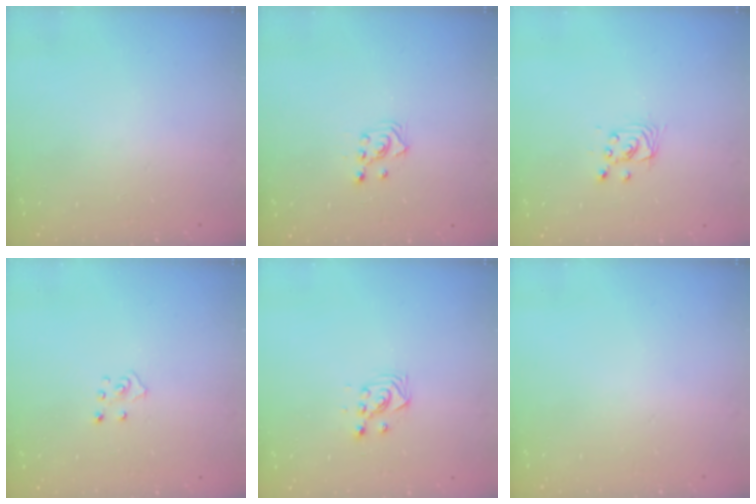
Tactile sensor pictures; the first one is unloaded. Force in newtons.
{"total": 2.5, "press": 2.3, "slide": 1.0}
{"total": 2.8, "press": 2.8, "slide": 0.2}
{"total": 2.7, "press": 2.7, "slide": 0.2}
{"total": 2.9, "press": 2.9, "slide": 0.4}
{"total": 0.0}